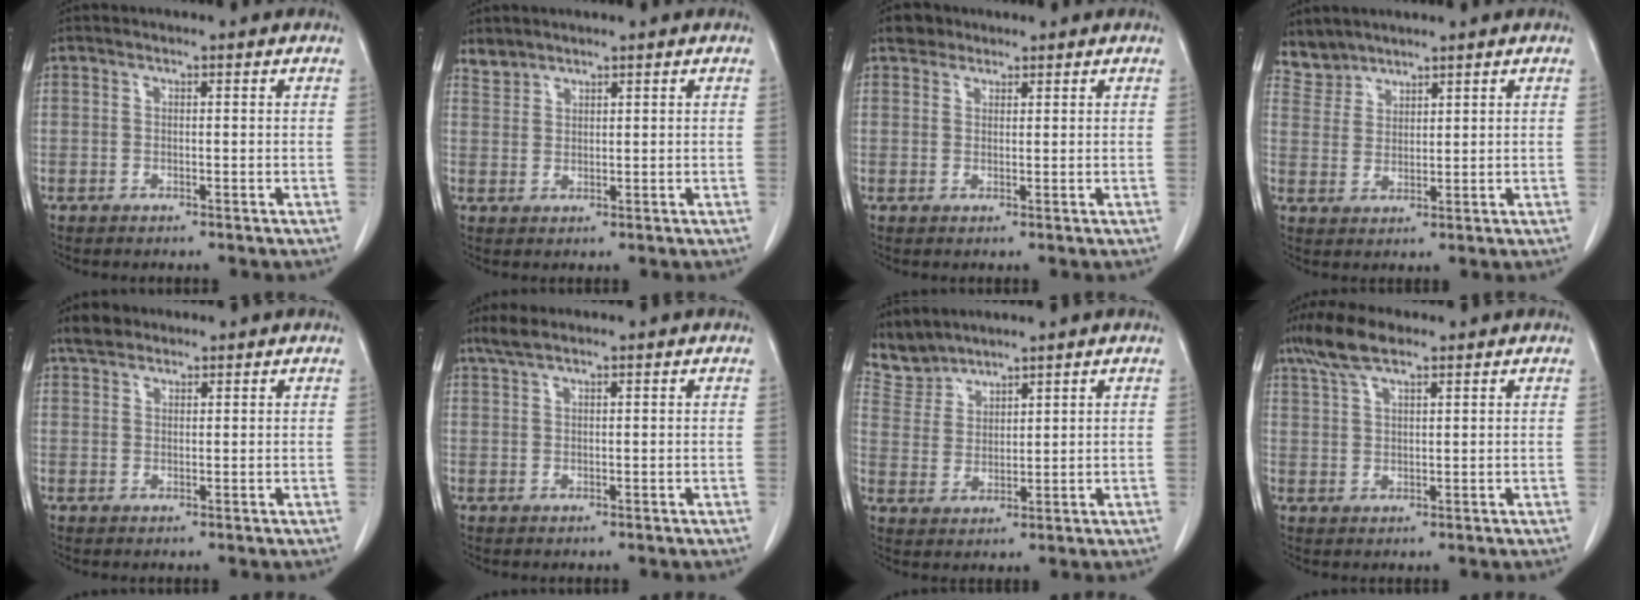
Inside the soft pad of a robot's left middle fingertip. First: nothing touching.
{"total": 2.1, "force": [2.0, 0.6, -0.2], "torque": [0.004, 0.007, 0.041]}
{"total": 2.4, "force": [1.8, 1.5, 0.3], "torque": [-0.008, 0.011, 0.030]}
{"total": 3.6, "force": [3.4, 1.1, -0.7], "torque": [0.015, 0.007, 0.075]}
{"total": 2.8, "force": [2.2, 1.5, 0.9], "torque": [-0.022, 0.012, 0.039]}
{"total": 2.3, "force": [1.8, 0.4, 1.4], "torque": [-0.036, 0.011, 0.039]}
{"total": 4.8, "force": [4.7, 0.7, -0.6], "torque": [0.005, 0.007, 0.108]}
{"total": 6.4, "force": [4.6, 1.6, 4.2], "torque": [-0.095, 0.018, 0.090]}